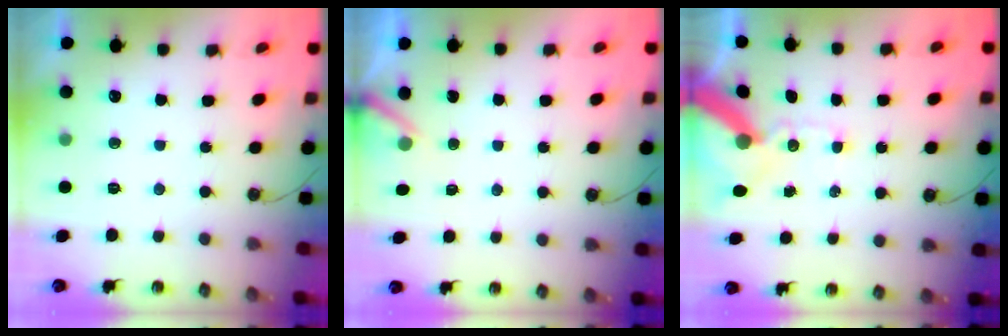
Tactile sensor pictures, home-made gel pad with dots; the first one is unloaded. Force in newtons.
{"total": 3.6, "press": 3.6, "slide": 0.1}
{"total": 12.6, "press": 12.5, "slide": 1.8}